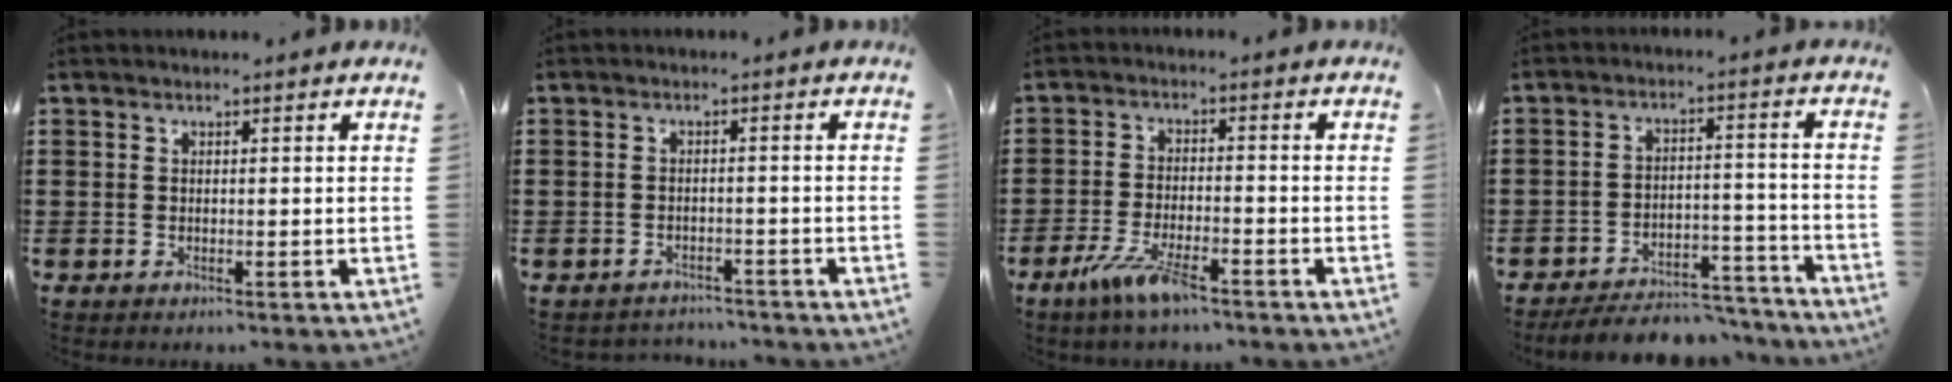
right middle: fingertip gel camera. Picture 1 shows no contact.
{"total": 1.9, "force": [-1.8, 0.3, -0.3], "torque": [-0.002, 0.001, -0.043]}
{"total": 6.7, "force": [-4.3, 1.4, 5.0], "torque": [-0.112, -0.015, -0.079]}
{"total": 5.8, "force": [-5.6, 1.1, 1.2], "torque": [-0.022, 0.013, -0.110]}